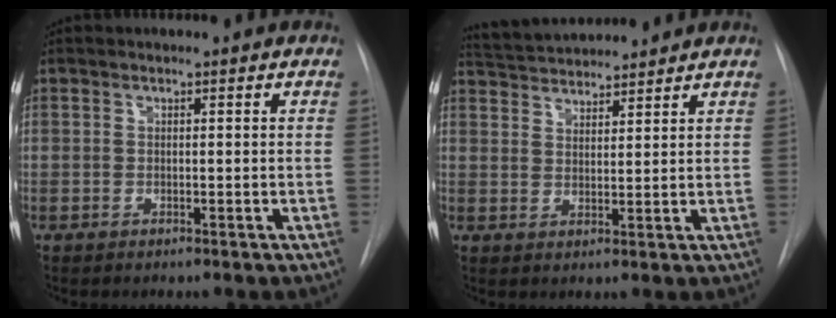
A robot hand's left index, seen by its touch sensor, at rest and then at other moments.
{"total": 8.9, "force": [8.6, 1.0, 2.0], "torque": [-0.042, 0.028, 0.141]}